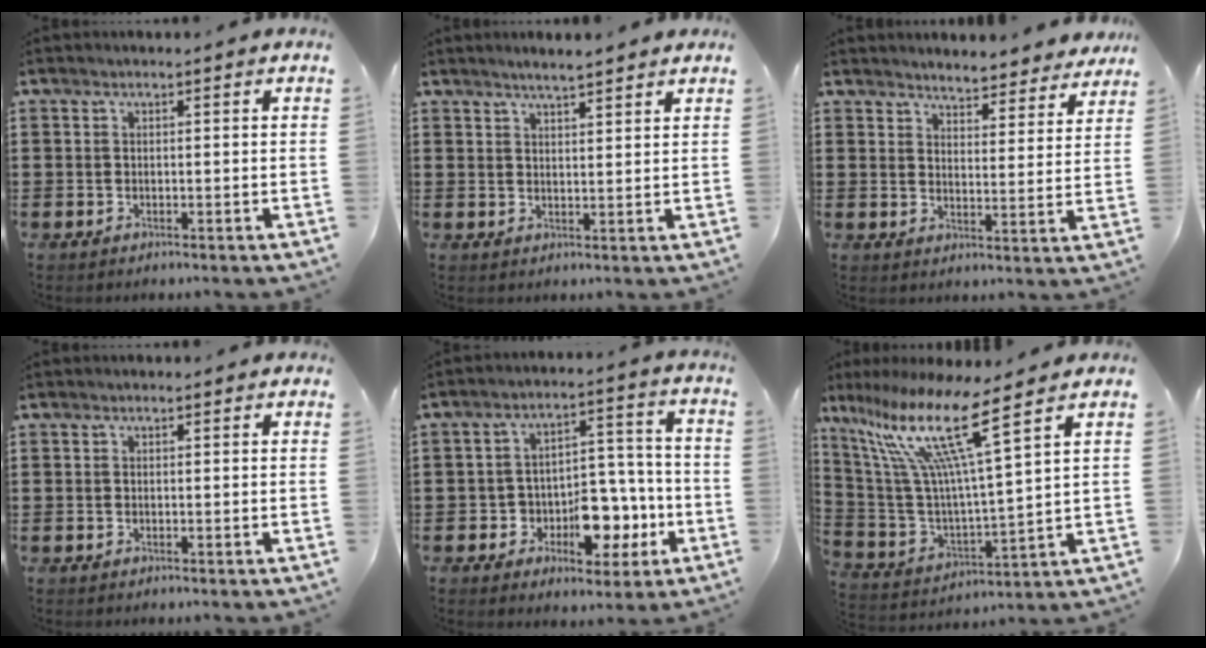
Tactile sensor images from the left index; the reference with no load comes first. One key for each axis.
{"total": 2.6, "fx": 2.5, "fy": 0.0, "fz": 0.7, "tx": -0.020, "ty": -0.001, "tz": 0.045}
{"total": 4.4, "fx": 4.4, "fy": 0.2, "fz": 0.0, "tx": -0.014, "ty": -0.026, "tz": 0.075}
{"total": 0.0}
{"total": 8.8, "fx": -3.2, "fy": 6.5, "fz": 5.0, "tx": -0.066, "ty": 0.019, "tz": -0.053}
{"total": 14.1, "fx": 9.1, "fy": 1.2, "fz": 10.7, "tx": -0.248, "ty": -0.061, "tz": 0.141}